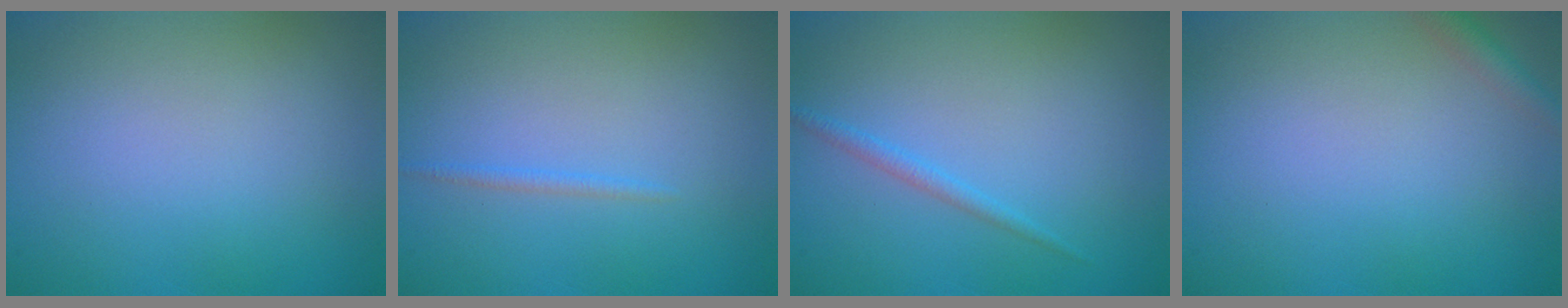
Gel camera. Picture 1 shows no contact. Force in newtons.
{"total": 0.7, "press": 0.7, "slide": 0.1}
{"total": 1.1, "press": 1.1, "slide": 0.1}
{"total": 1.5, "press": 1.5, "slide": 0.0}